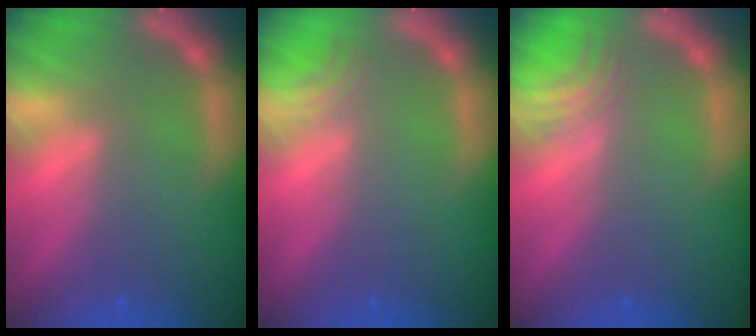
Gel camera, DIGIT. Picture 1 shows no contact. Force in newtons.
{"total": 1.5}
{"total": 3.0}